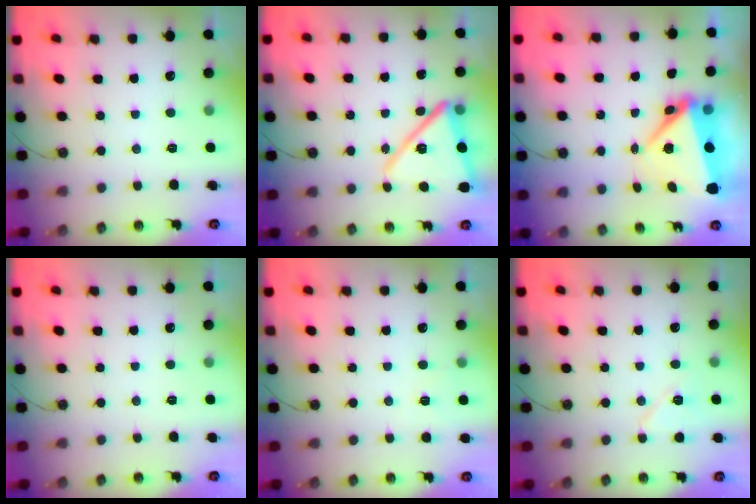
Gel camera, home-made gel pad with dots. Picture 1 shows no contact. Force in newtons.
{"total": 16.6, "press": 16.6, "slide": 1.3}
{"total": 11.2, "press": 7.8, "slide": 8.0}
{"total": 2.1, "press": 1.5, "slide": 1.5}
{"total": 3.2, "press": 2.5, "slide": 2.0}
{"total": 7.5, "press": 7.3, "slide": 1.8}